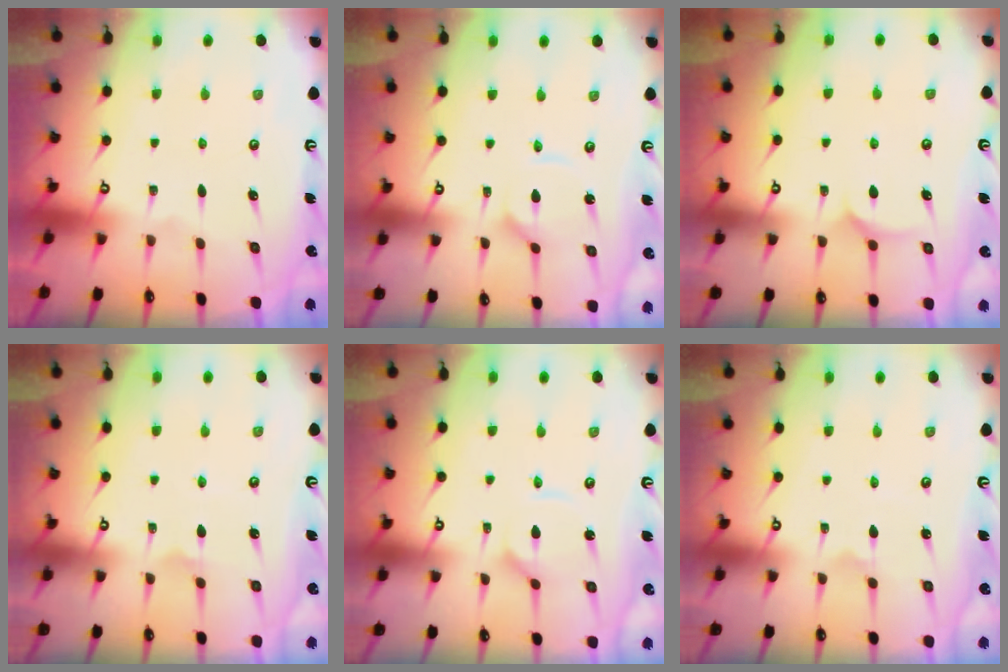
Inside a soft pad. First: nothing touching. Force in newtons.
{"total": 2.4, "press": 2.4, "slide": 0.3}
{"total": 7.6, "press": 7.6, "slide": 0.5}
{"total": 2.9, "press": 2.9, "slide": 0.4}
{"total": 2.4, "press": 2.4, "slide": 0.3}
{"total": 1.6, "press": 1.6, "slide": 0.0}